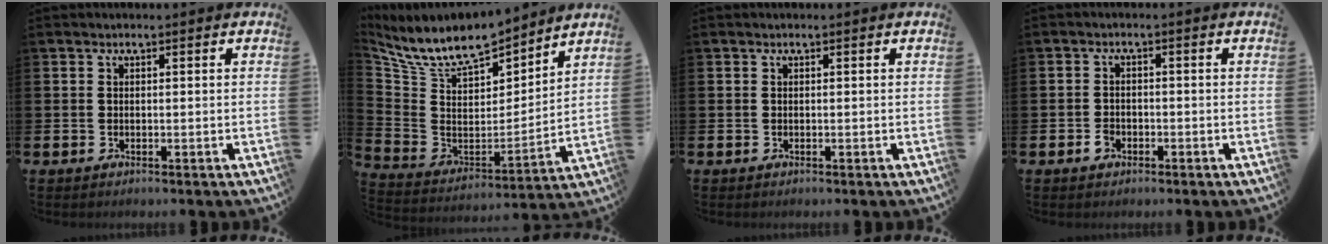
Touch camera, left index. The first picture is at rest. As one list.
[{"total": 9.9, "force": [9.3, 2.3, 2.7], "torque": [-0.102, -0.066, 0.163]}, {"total": 0.0}, {"total": 1.7, "force": [-1.0, 1.3, 0.6], "torque": [-0.010, 0.000, -0.021]}]